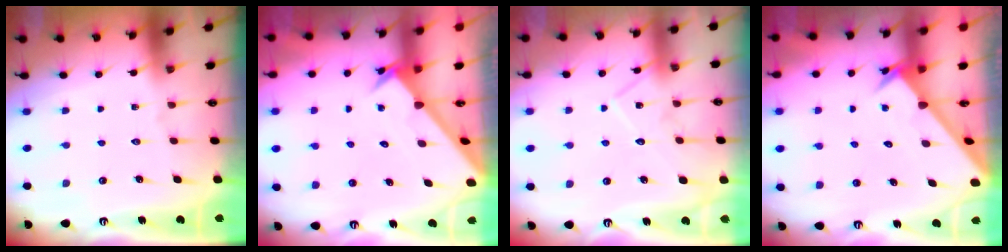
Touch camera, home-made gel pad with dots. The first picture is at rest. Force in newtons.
{"total": 2.4, "press": 2.4, "slide": 0.2}
{"total": 11.6, "press": 11.5, "slide": 0.6}
{"total": 2.4, "press": 2.4, "slide": 0.2}